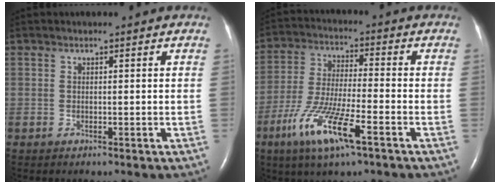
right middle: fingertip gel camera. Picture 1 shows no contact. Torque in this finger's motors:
{"motor_torque": [1.35, -0.79, 0.36, 0.21]}